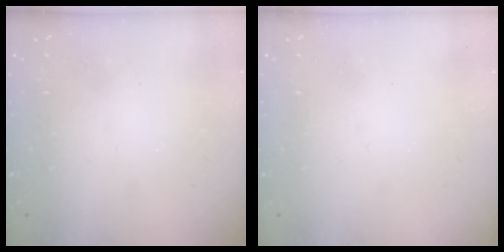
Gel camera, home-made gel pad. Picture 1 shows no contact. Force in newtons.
{"total": 0.0}